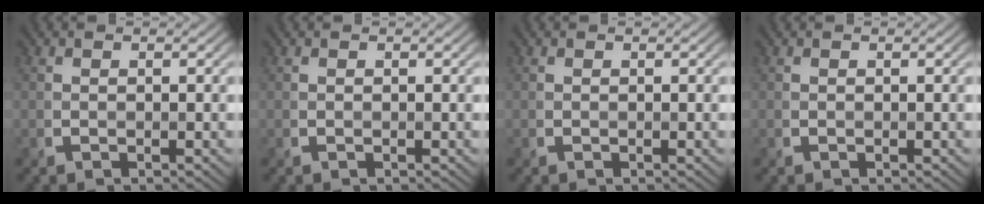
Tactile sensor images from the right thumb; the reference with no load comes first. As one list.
[{"total": 0.0}, {"total": 0.0}, {"total": 0.0}]